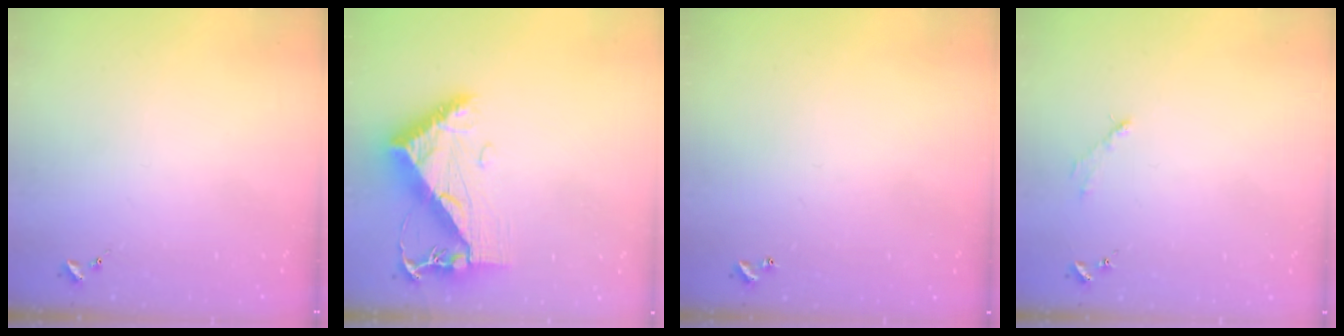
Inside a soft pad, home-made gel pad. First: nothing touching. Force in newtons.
{"total": 9.5, "press": 9.4, "slide": 1.0}
{"total": 0.9, "press": 0.9, "slide": 0.2}
{"total": 2.6, "press": 2.6, "slide": 0.3}